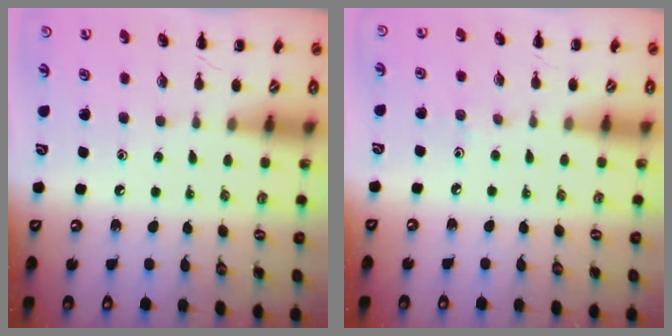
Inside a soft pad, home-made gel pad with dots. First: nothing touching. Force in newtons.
{"total": 2.4, "press": 2.2, "slide": 1.0}